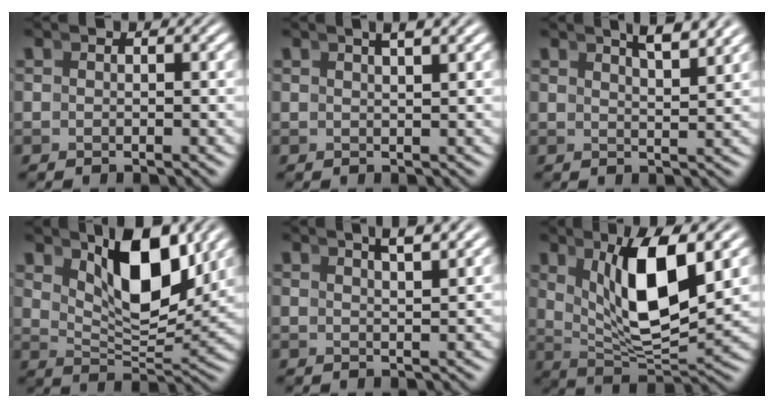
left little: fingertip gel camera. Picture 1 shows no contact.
{"total": 2.3, "force": [1.6, -1.0, 1.4], "torque": [-0.002, 0.011, 0.025]}
{"total": 3.8, "force": [3.0, -0.9, 2.2], "torque": [-0.013, 0.005, 0.051]}
{"total": 7.2, "force": [3.6, 1.8, 6.0], "torque": [-0.089, -0.004, 0.060]}
{"total": 3.1, "force": [2.4, -1.0, 1.7], "torque": [-0.009, 0.008, 0.041]}
{"total": 8.5, "force": [2.5, 2.6, 7.6], "torque": [-0.119, -0.004, 0.051]}